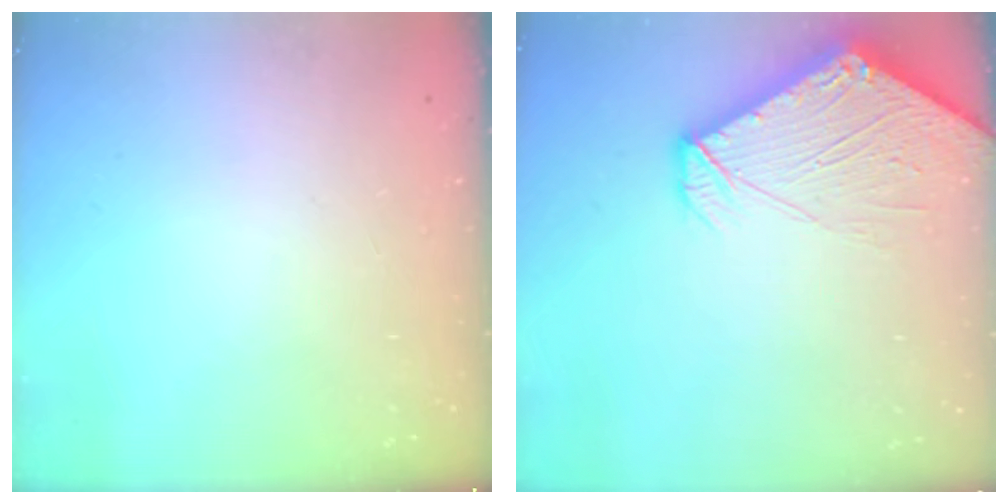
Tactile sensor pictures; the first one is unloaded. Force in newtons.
{"total": 11.1, "press": 11.0, "slide": 1.2}